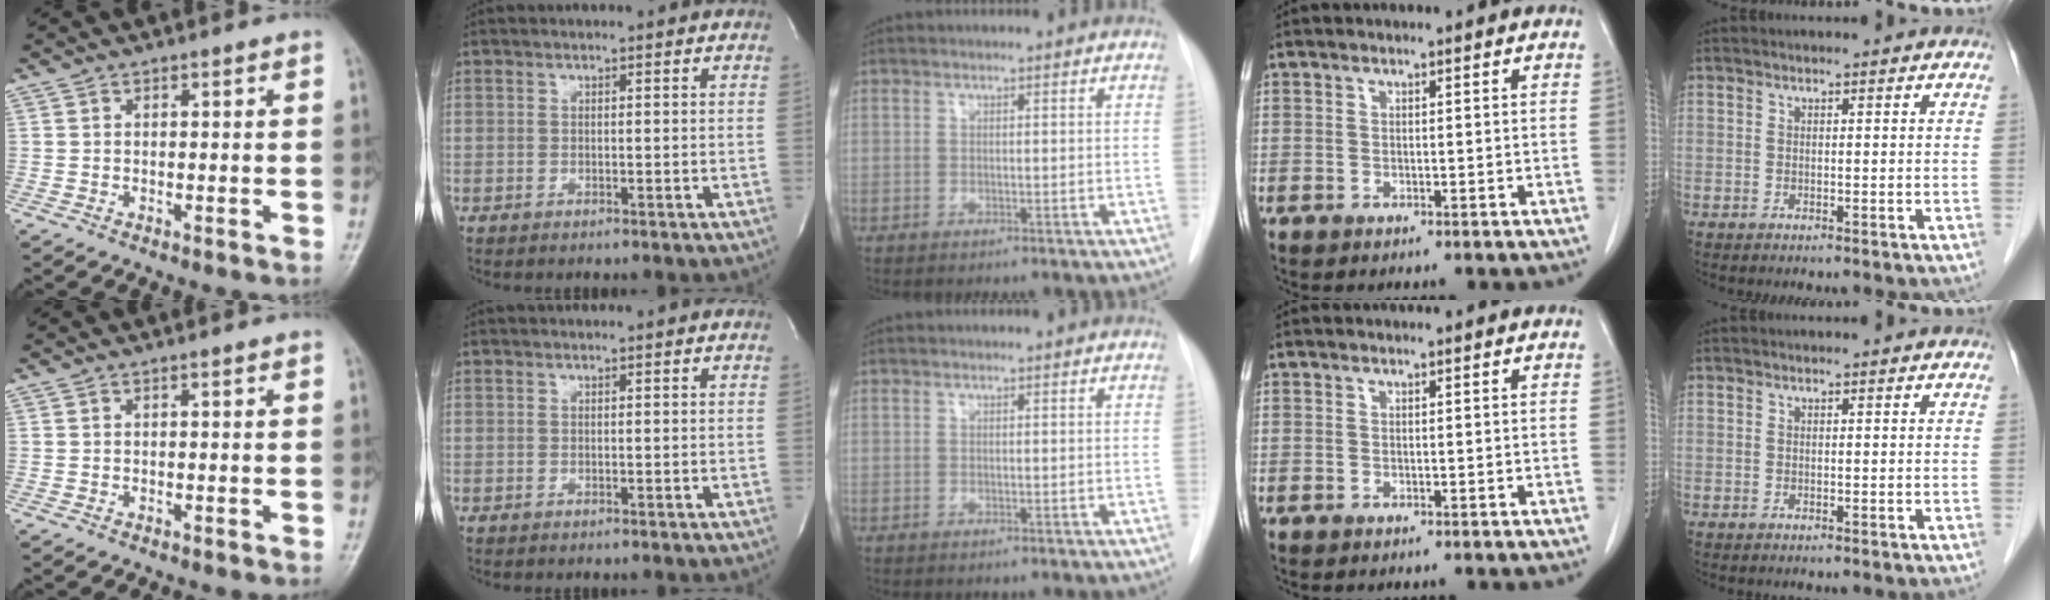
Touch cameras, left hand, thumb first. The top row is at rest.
{}